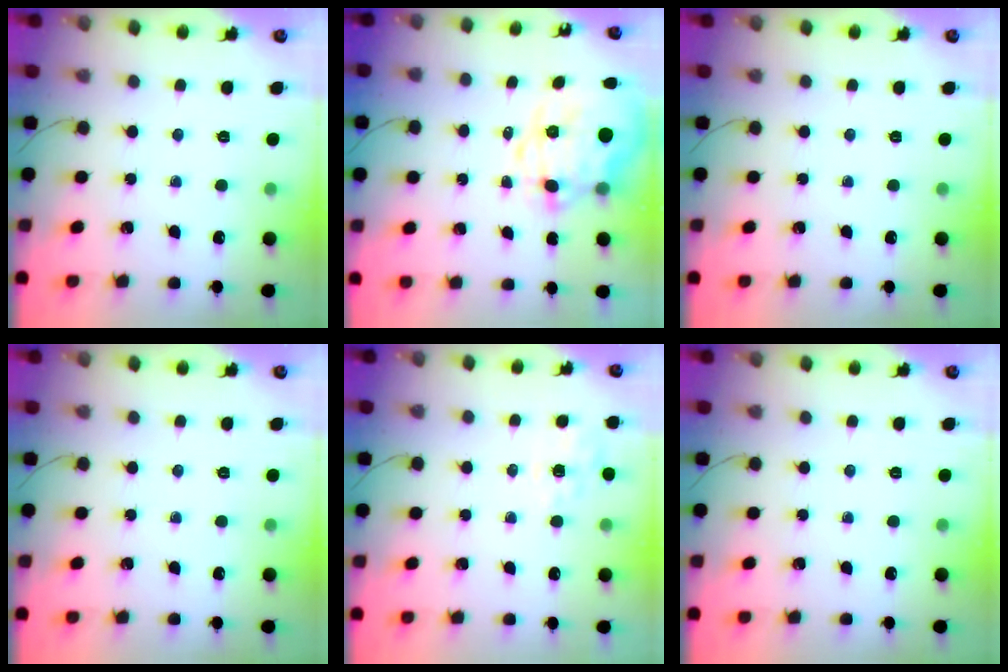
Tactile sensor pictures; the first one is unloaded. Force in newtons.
{"total": 11.1, "press": 10.8, "slide": 2.8}
{"total": 0.0}
{"total": 0.0}
{"total": 2.5, "press": 1.8, "slide": 1.7}
{"total": 0.0}